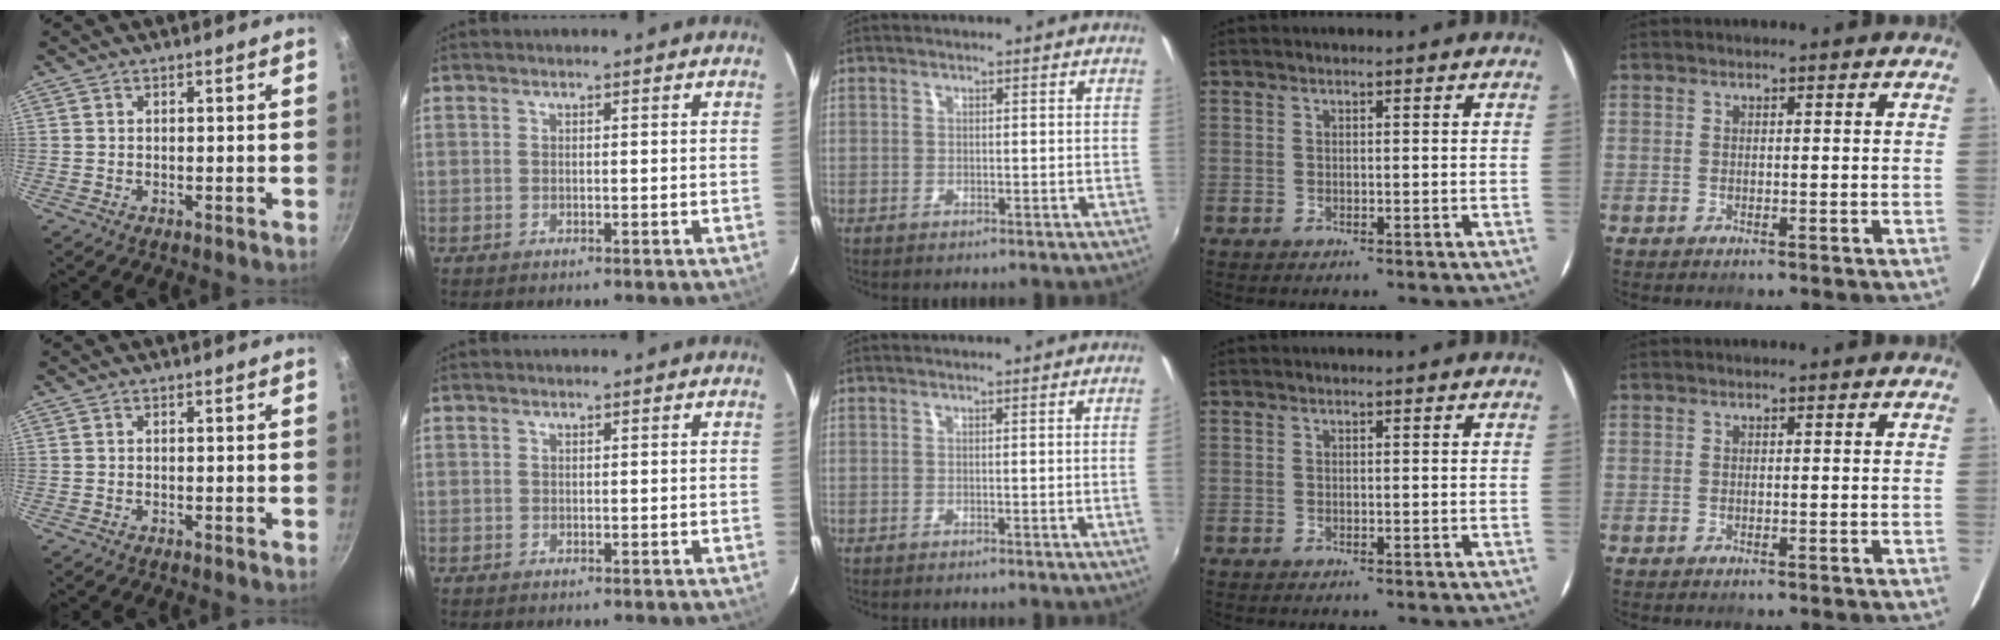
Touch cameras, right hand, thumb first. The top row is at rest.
{"middle": {"total": 1.6, "force": [-0.1, -0.9, 1.3], "torque": [-0.012, -0.014, -0.001]}}